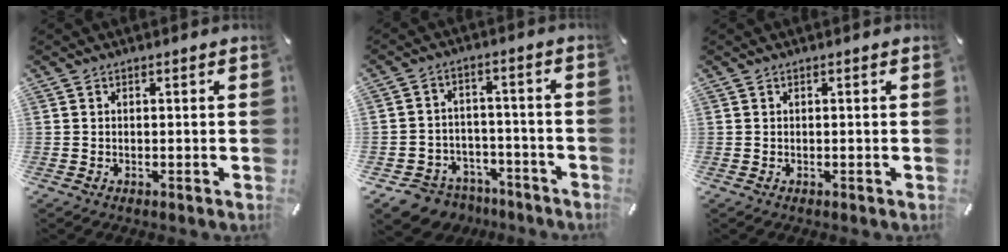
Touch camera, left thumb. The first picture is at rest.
{"total": 7.4, "force": [-4.9, 5.3, 1.4], "torque": [-0.028, 0.029, -0.088]}
{"total": 0.0}